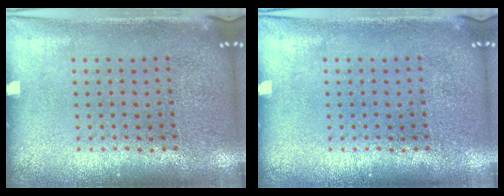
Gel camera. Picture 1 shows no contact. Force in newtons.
{"total": 0.0}